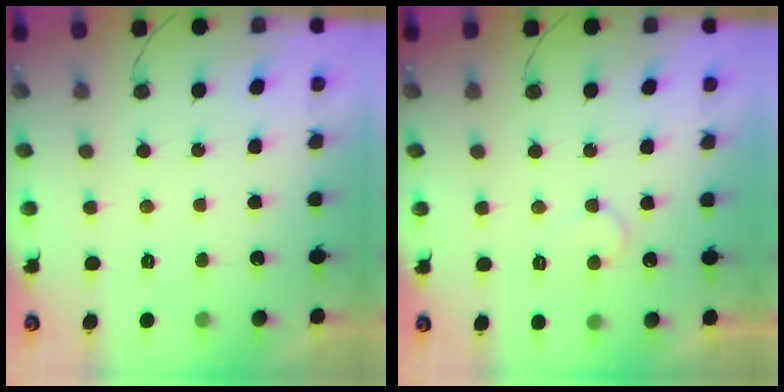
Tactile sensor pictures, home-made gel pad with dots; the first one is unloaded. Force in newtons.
{"total": 5.0, "press": 5.0, "slide": 0.5}